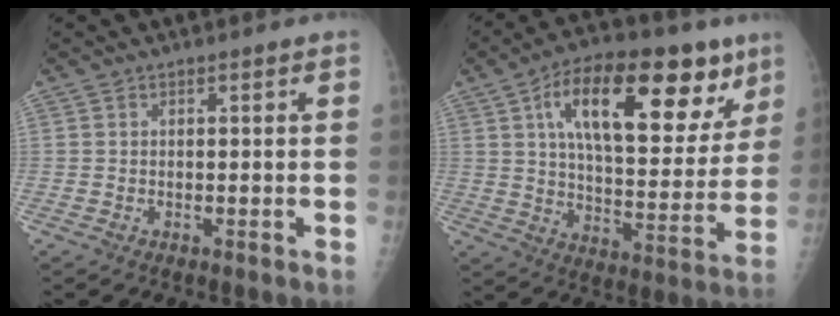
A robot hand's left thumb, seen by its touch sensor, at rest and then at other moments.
{"total": 25.0, "force": [11.4, 11.4, 19.1], "torque": [-0.247, -0.014, 0.177]}